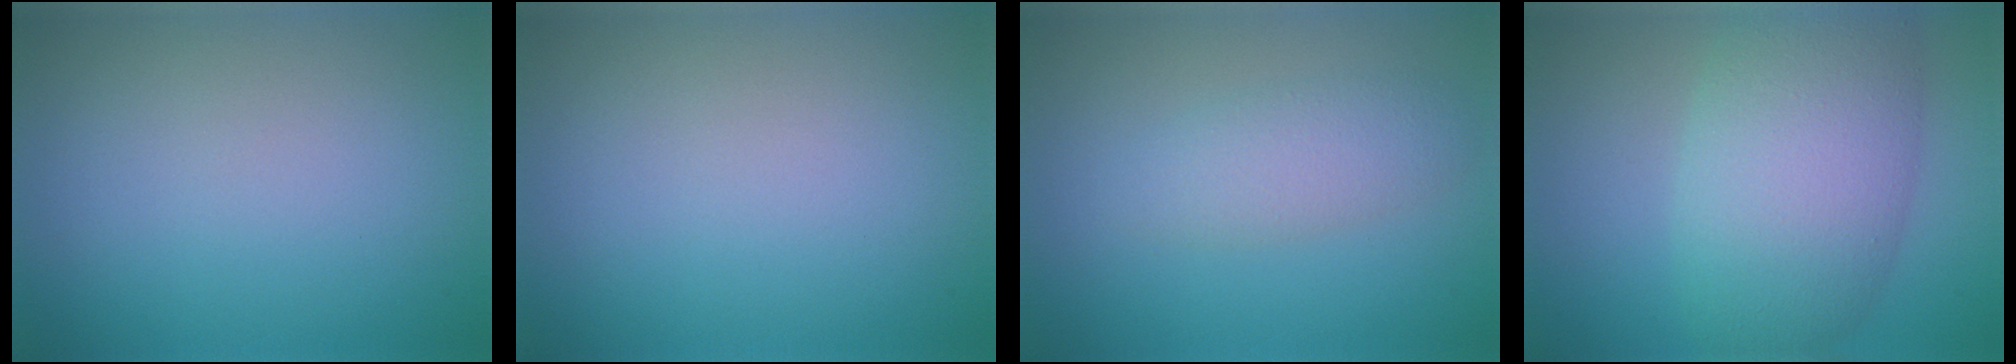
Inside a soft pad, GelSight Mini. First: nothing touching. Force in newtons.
{"total": 0.0}
{"total": 2.7, "press": 2.7, "slide": 0.0}
{"total": 9.0, "press": 9.0, "slide": 0.3}